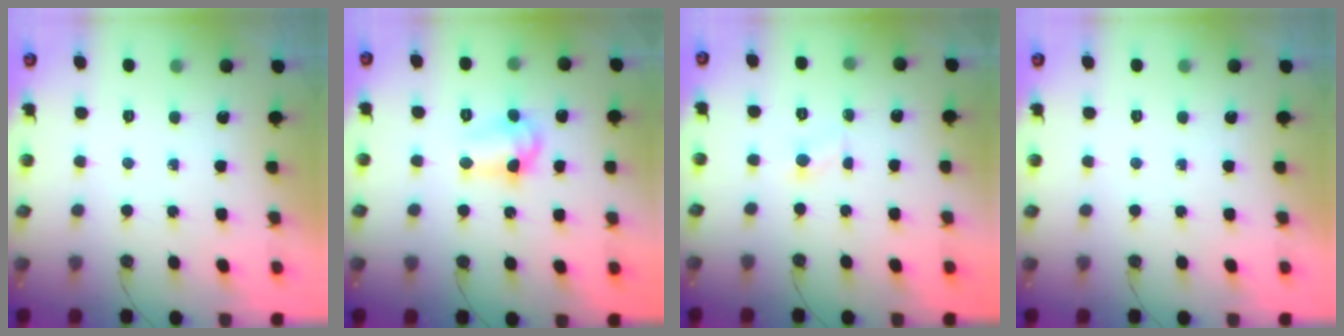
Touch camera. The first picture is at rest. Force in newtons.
{"total": 10.0, "press": 9.3, "slide": 3.7}
{"total": 1.8, "press": 1.8, "slide": 0.2}
{"total": 0.0}